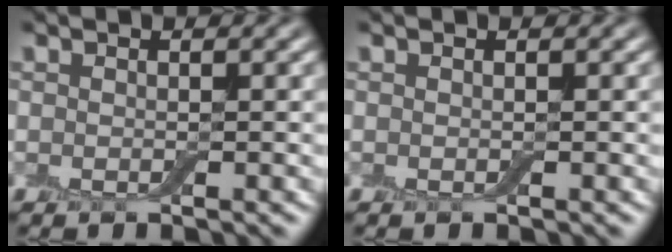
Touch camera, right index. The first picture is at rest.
{"total": 0.0}